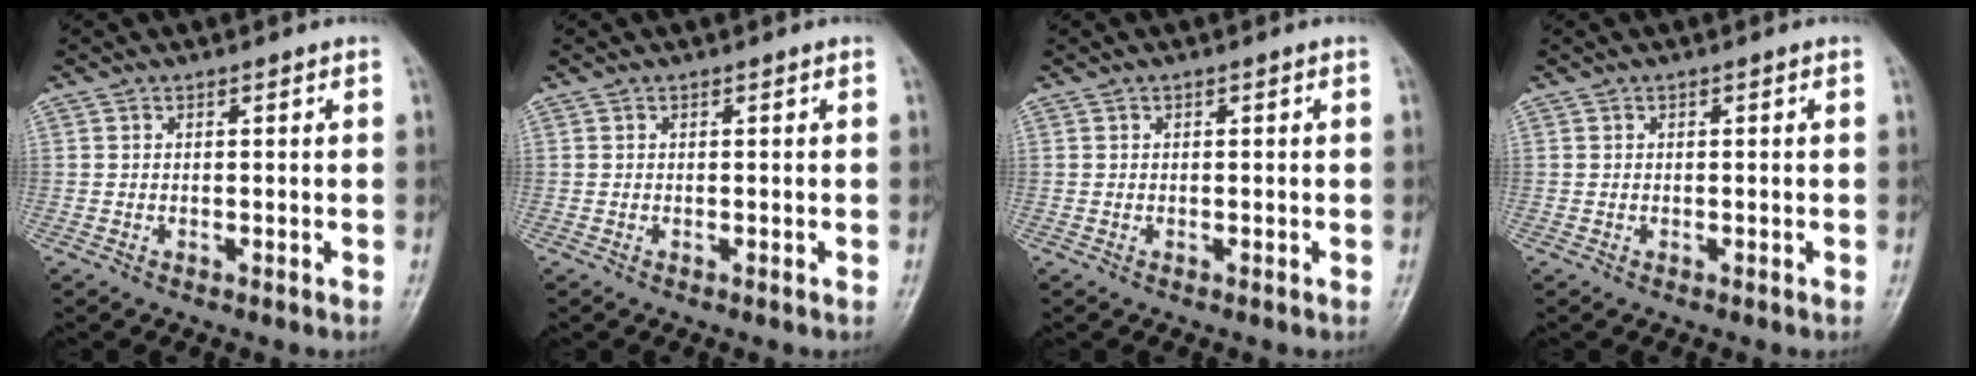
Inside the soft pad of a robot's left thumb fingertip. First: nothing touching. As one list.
[{"total": 0.0}, {"total": 0.0}, {"total": 0.0}]